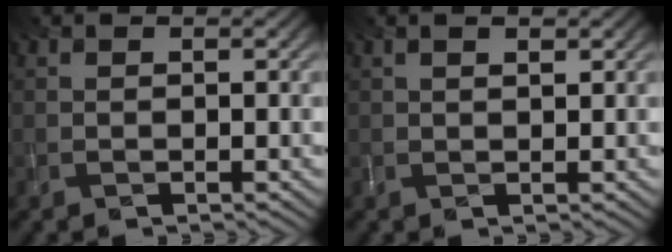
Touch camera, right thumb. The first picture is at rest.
{"total": 1.5, "force": [0.9, 0.4, 1.2], "torque": [-0.024, 0.002, 0.019]}